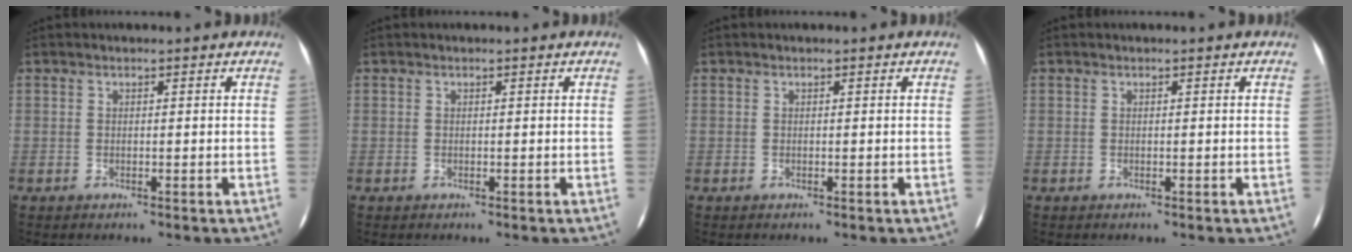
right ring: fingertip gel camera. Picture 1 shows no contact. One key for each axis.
{"total": 0.0}
{"total": 0.0}
{"total": 0.0}